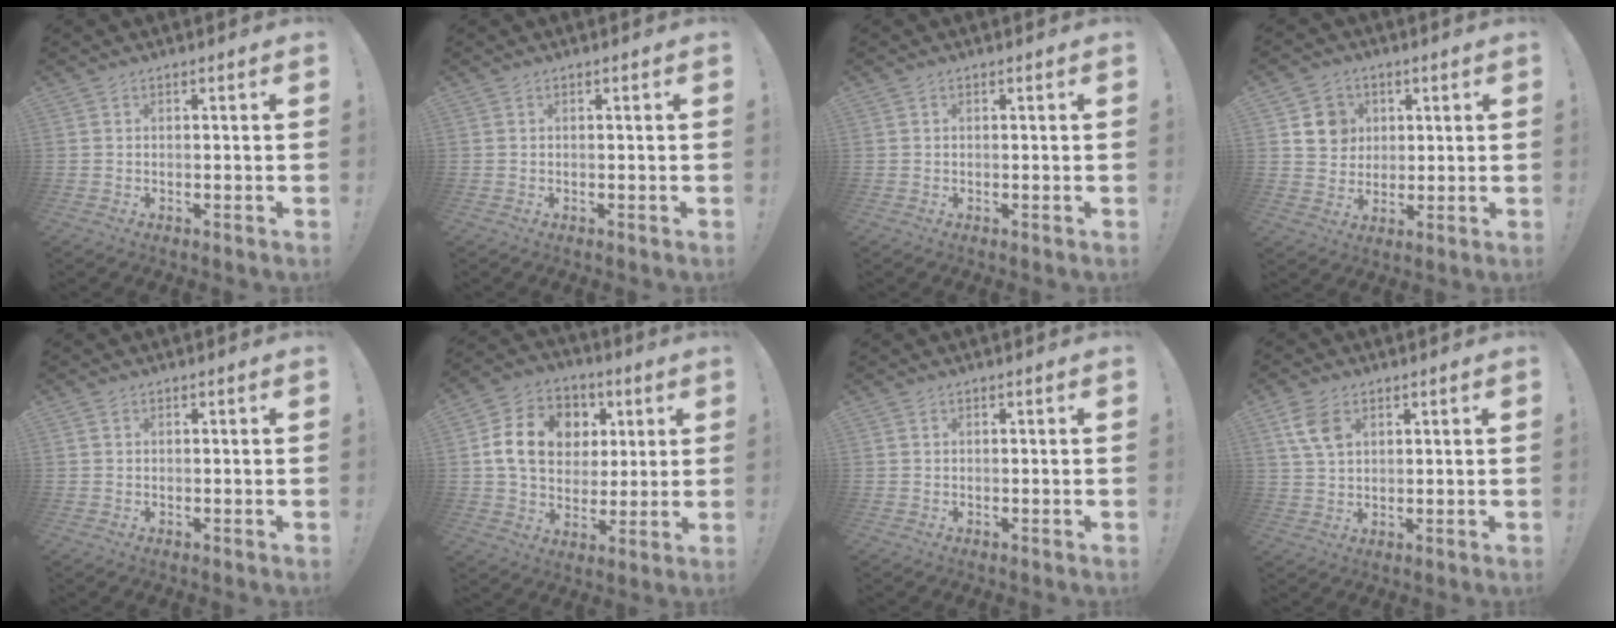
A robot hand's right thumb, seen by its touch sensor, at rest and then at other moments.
{"total": 0.0}
{"total": 0.0}
{"total": 8.7, "force": [3.3, 7.9, 1.6], "torque": [-0.011, -0.019, 0.068]}
{"total": 0.6, "force": [0.2, 0.5, 0.1], "torque": [-0.002, 0.003, 0.004]}
{"total": 16.1, "force": [4.2, 12.7, 8.8], "torque": [-0.123, -0.006, 0.088]}
{"total": 0.0}
{"total": 7.4, "force": [3.1, 4.8, 4.7], "torque": [-0.085, -0.006, 0.061]}